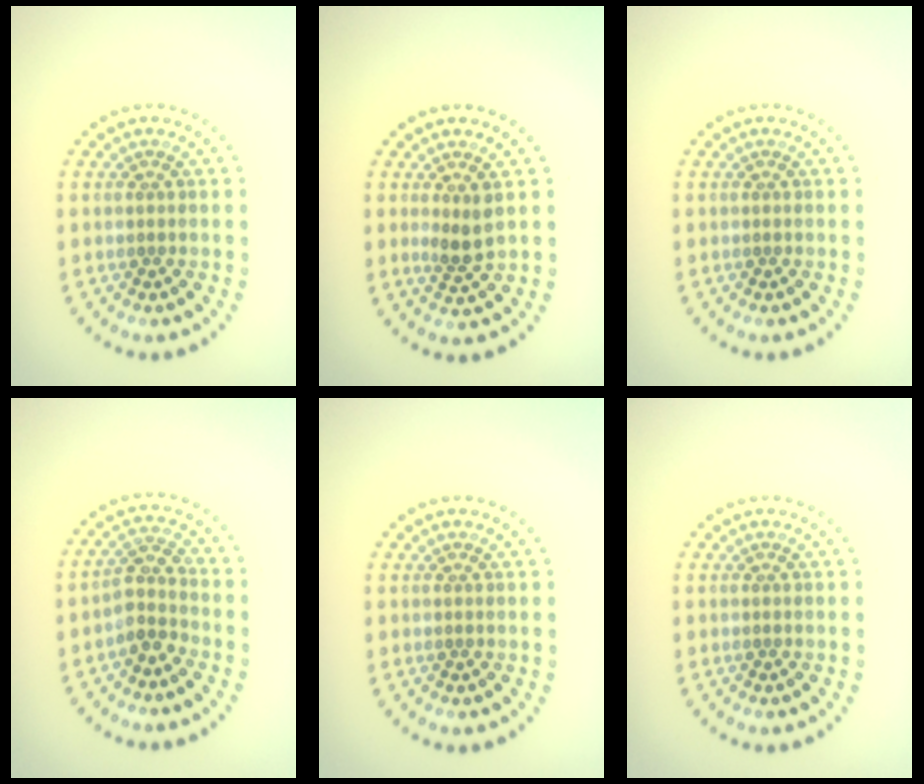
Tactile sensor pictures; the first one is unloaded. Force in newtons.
{"total": 2.0, "press": 1.7, "slide": 1.2}
{"total": 0.0}
{"total": 2.7, "press": 2.1, "slide": 1.7}
{"total": 0.0}
{"total": 0.0}